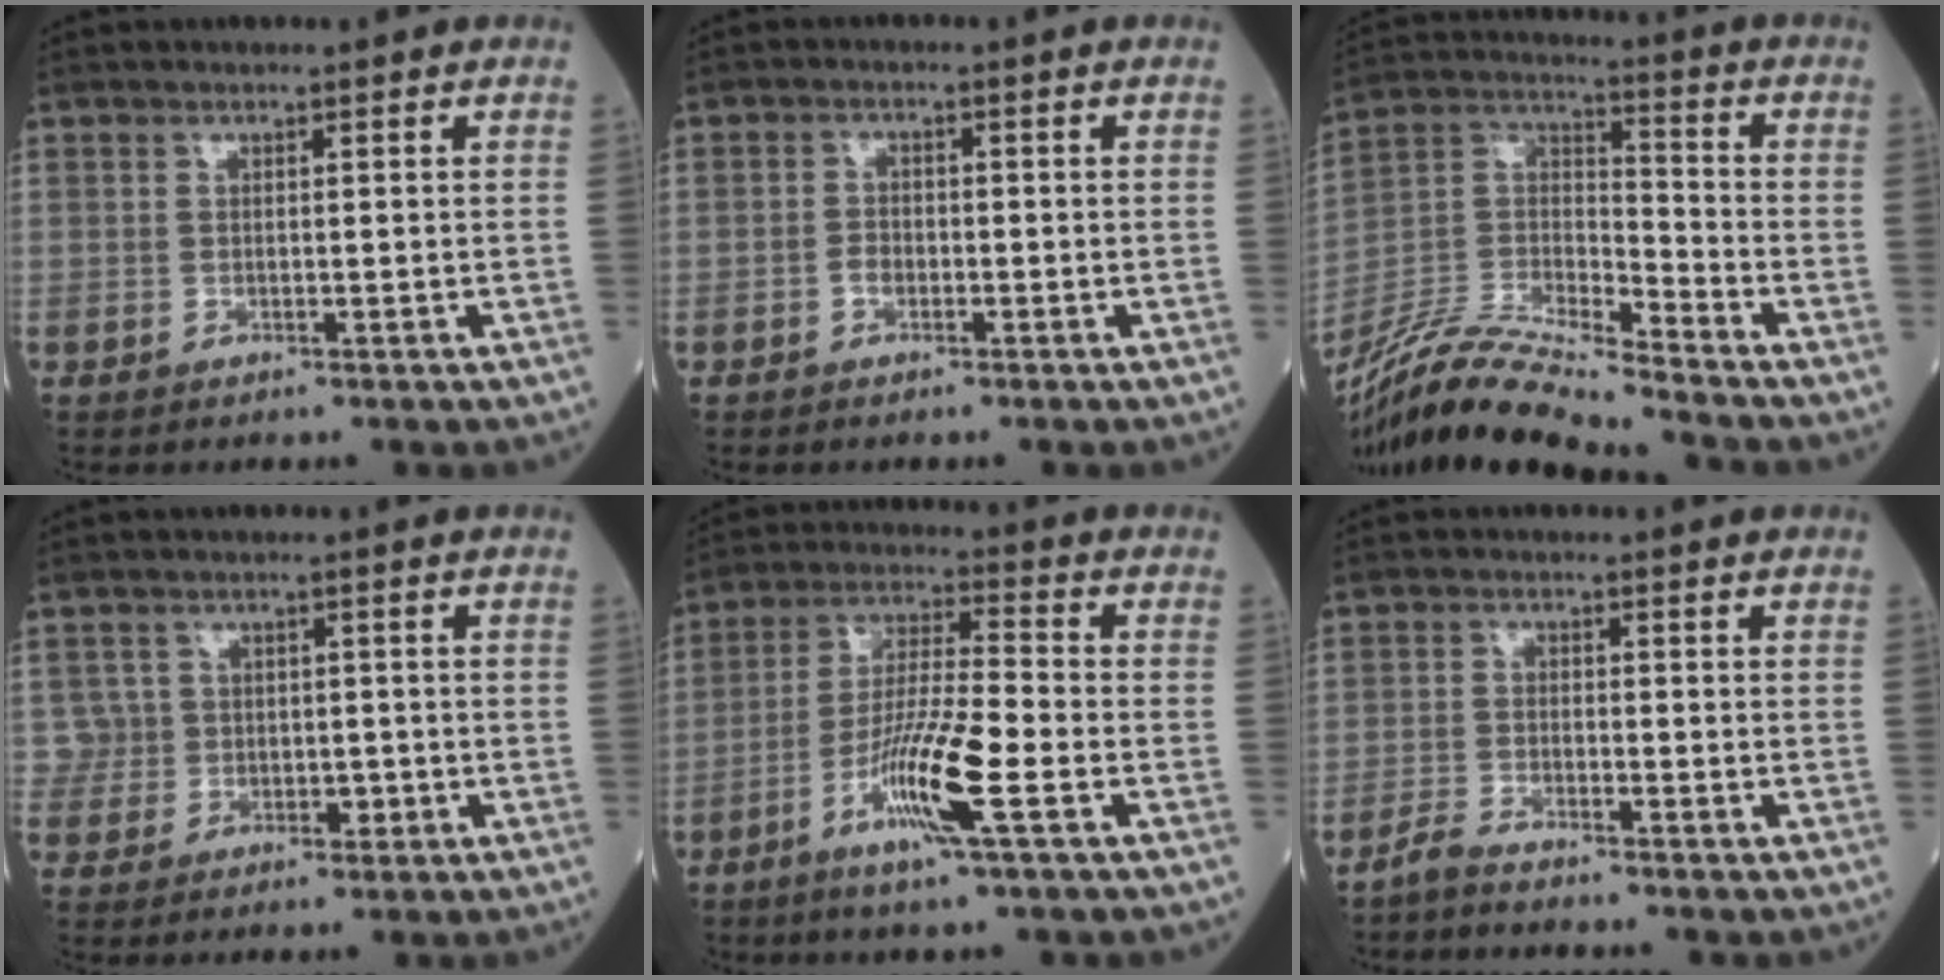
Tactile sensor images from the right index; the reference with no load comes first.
{"total": 1.4, "force": [-0.8, 0.9, 0.8], "torque": [-0.011, 0.005, -0.013]}
{"total": 16.4, "force": [-14.9, -0.6, 6.8], "torque": [-0.135, 0.005, -0.282]}
{"total": 3.2, "force": [-0.1, 3.2, 0.3], "torque": [0.010, 0.009, 0.003]}
{"total": 10.8, "force": [-4.5, 0.2, 9.8], "torque": [-0.191, -0.008, -0.086]}
{"total": 2.5, "force": [-2.4, -0.5, 0.5], "torque": [-0.018, -0.010, -0.051]}